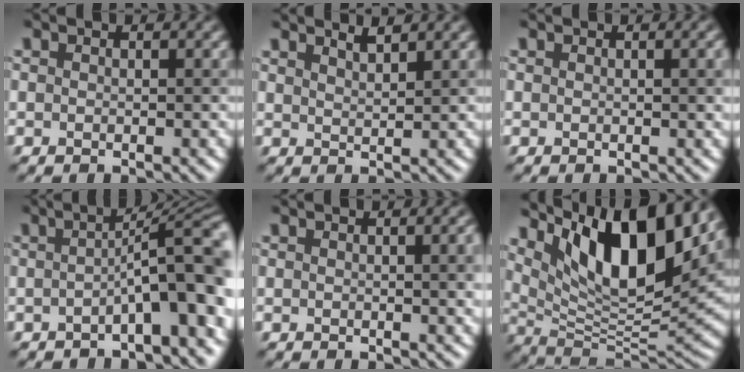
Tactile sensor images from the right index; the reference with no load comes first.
{"total": 1.9, "force": [1.7, 0.3, 0.7], "torque": [0.005, 0.012, 0.025]}
{"total": 2.0, "force": [0.2, 0.6, 1.9], "torque": [-0.010, 0.009, 0.004]}
{"total": 7.7, "force": [-1.7, 1.4, 7.4], "torque": [-0.084, 0.025, -0.033]}
{"total": 4.0, "force": [0.3, 1.5, 3.7], "torque": [-0.016, 0.016, 0.003]}
{"total": 12.5, "force": [6.6, 4.0, 9.9], "torque": [-0.160, 0.000, 0.129]}